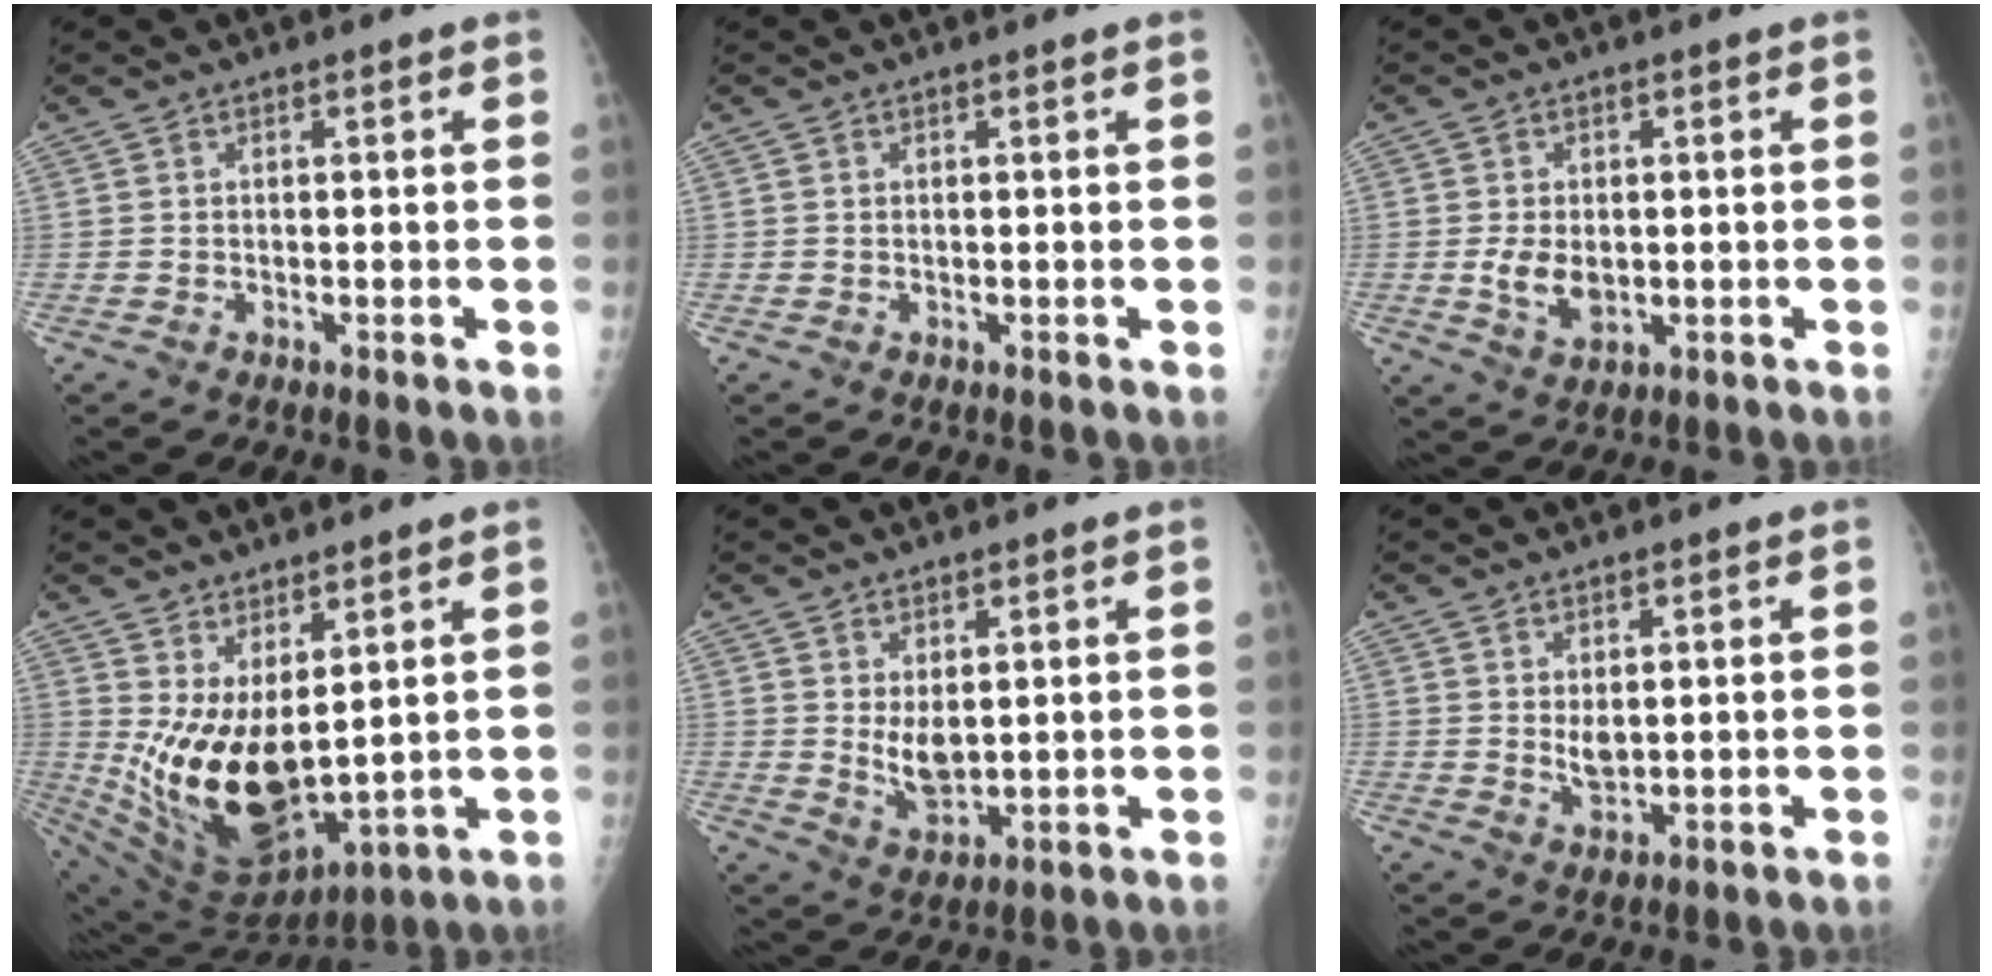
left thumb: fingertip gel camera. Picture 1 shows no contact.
{"total": 0.0}
{"total": 5.0, "force": [-0.4, 3.3, 3.8], "torque": [-0.059, -0.010, -0.001]}
{"total": 15.2, "force": [3.2, 7.2, 13.0], "torque": [-0.225, -0.060, 0.088]}
{"total": 5.1, "force": [1.4, 2.6, 4.1], "torque": [-0.058, -0.024, 0.034]}
{"total": 3.1, "force": [0.9, 1.6, 2.4], "torque": [-0.032, -0.017, 0.020]}